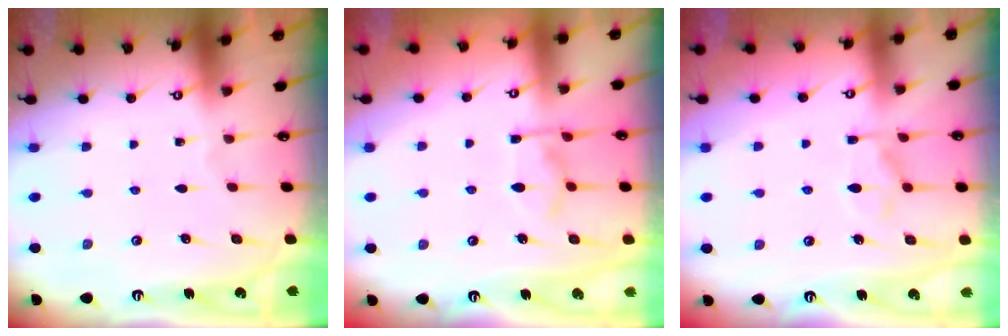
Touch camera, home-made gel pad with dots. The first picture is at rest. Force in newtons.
{"total": 6.9, "press": 6.8, "slide": 1.3}
{"total": 2.6, "press": 2.3, "slide": 1.2}